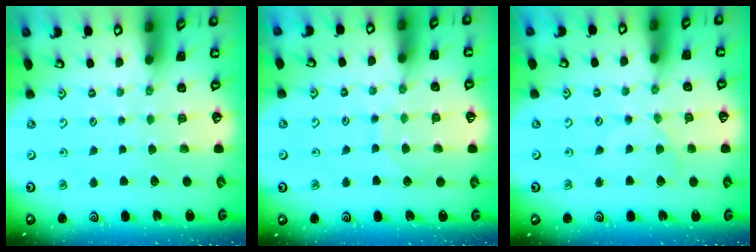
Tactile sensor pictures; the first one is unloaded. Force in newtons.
{"total": 6.2, "press": 6.1, "slide": 0.5}
{"total": 1.5, "press": 1.5, "slide": 0.4}